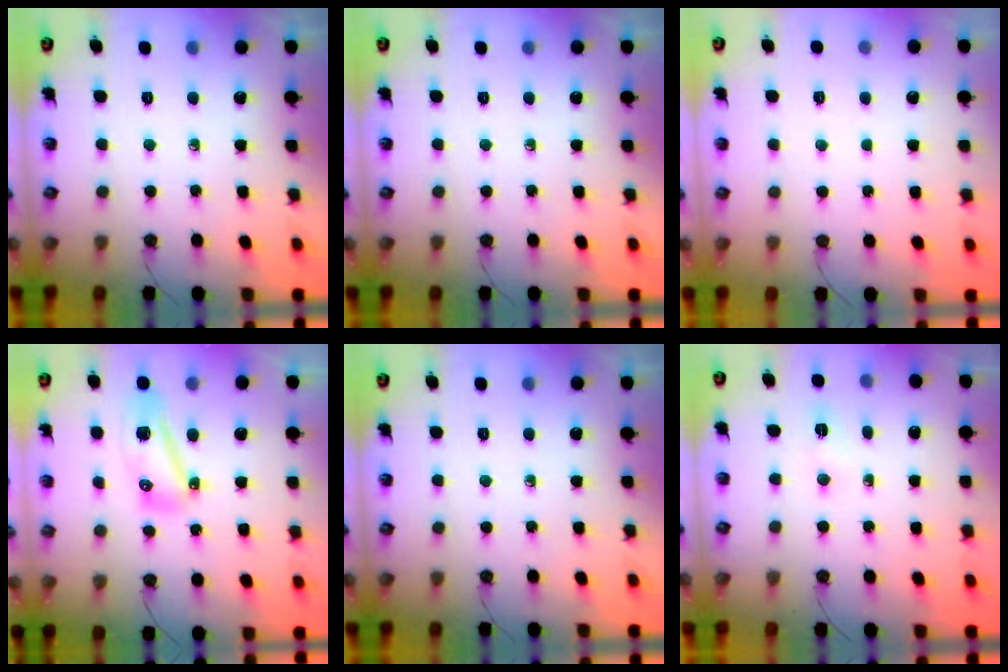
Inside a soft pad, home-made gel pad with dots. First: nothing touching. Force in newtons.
{"total": 0.0}
{"total": 1.1, "press": 1.1, "slide": 0.1}
{"total": 9.2, "press": 9.0, "slide": 1.8}
{"total": 0.0}
{"total": 2.7, "press": 2.4, "slide": 1.1}